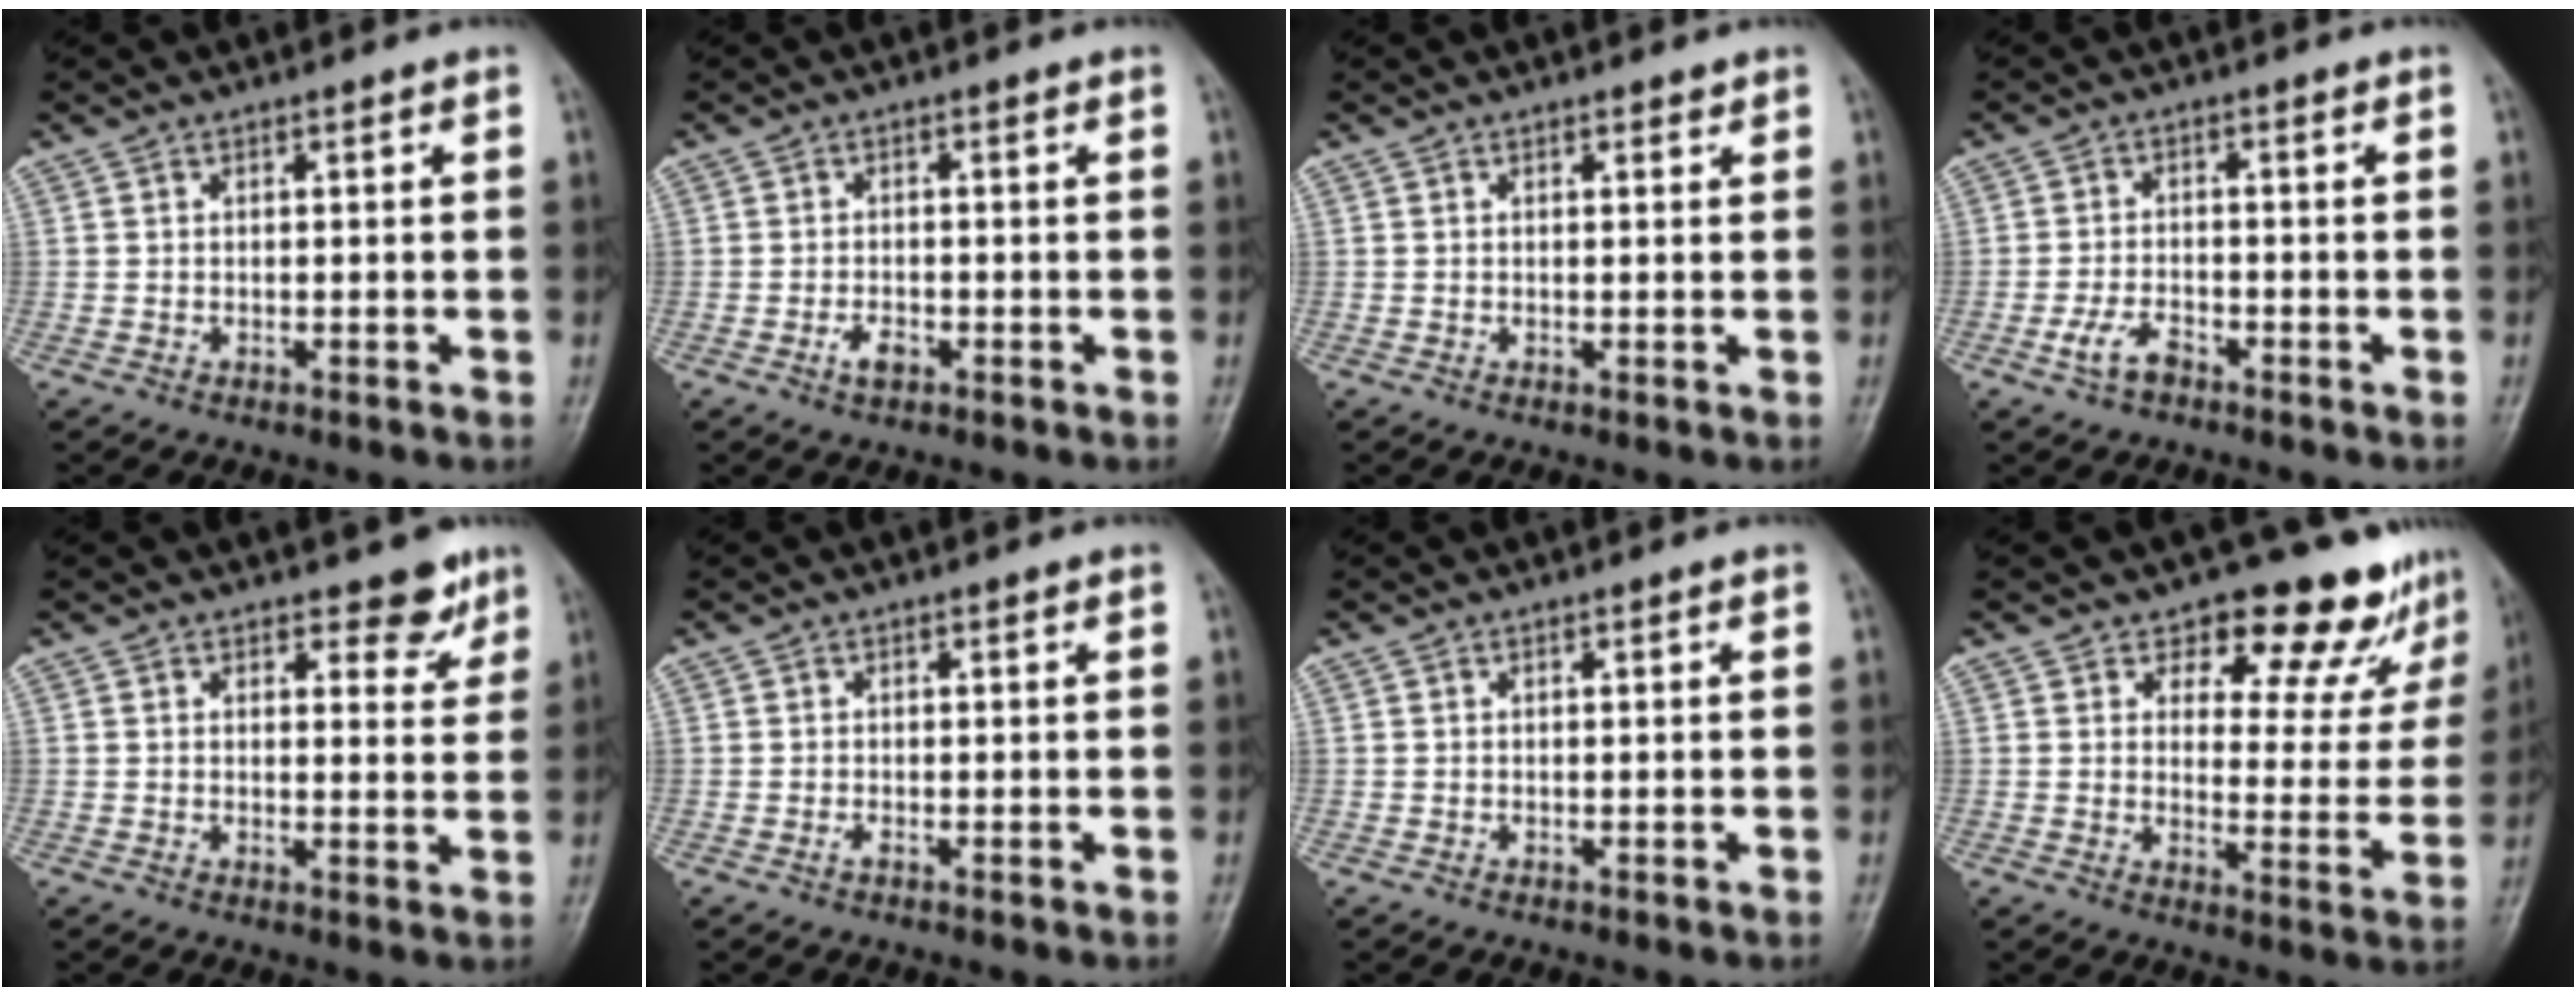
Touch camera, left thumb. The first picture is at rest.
{"total": 2.4, "force": [-1.2, 1.3, 1.6], "torque": [-0.030, 0.003, -0.021]}
{"total": 0.8, "force": [0.6, 0.4, 0.4], "torque": [-0.004, -0.003, 0.007]}
{"total": 4.1, "force": [-2.4, 2.0, 2.5], "torque": [-0.053, 0.015, -0.047]}
{"total": 4.5, "force": [3.4, 2.3, 1.9], "torque": [0.005, -0.022, 0.041]}
{"total": 0.5, "force": [-0.2, 0.2, 0.4], "torque": [-0.010, -0.002, -0.005]}
{"total": 0.0}
{"total": 13.9, "force": [11.8, 5.9, 4.3], "torque": [0.004, -0.087, 0.133]}